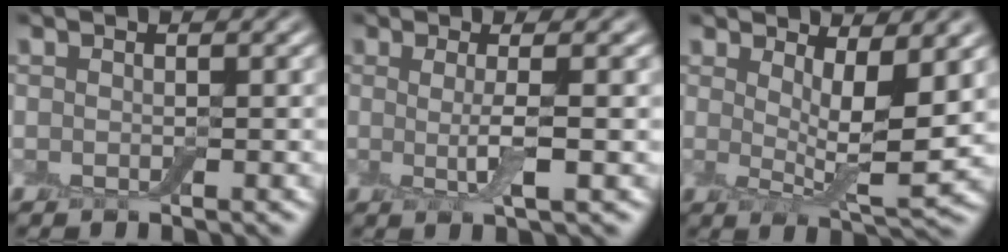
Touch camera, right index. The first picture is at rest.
{"total": 3.5, "force": [0.1, 0.8, 3.5], "torque": [-0.061, -0.006, -0.001]}
{"total": 5.0, "force": [2.0, 1.3, 4.4], "torque": [-0.068, -0.017, 0.034]}